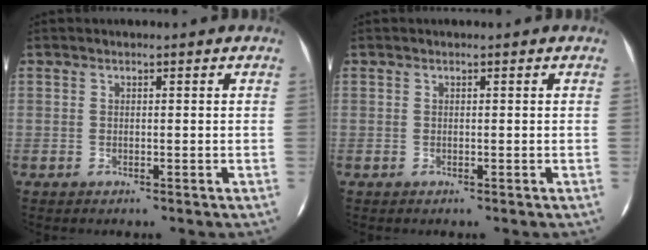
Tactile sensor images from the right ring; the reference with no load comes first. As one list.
[{"total": 0.0}]